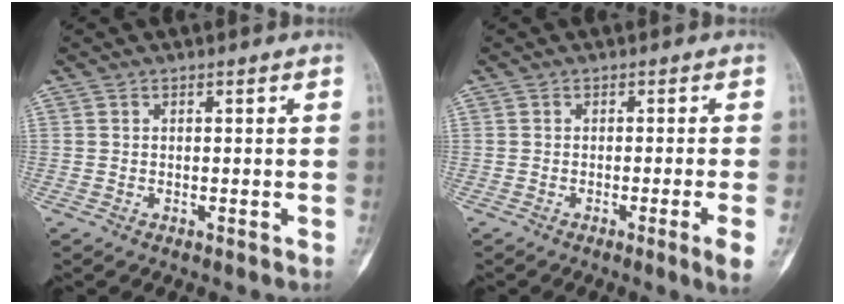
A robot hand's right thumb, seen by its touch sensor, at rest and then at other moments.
{"total": 3.7, "force": [-1.4, -0.6, 3.4], "torque": [-0.058, -0.008, -0.021]}